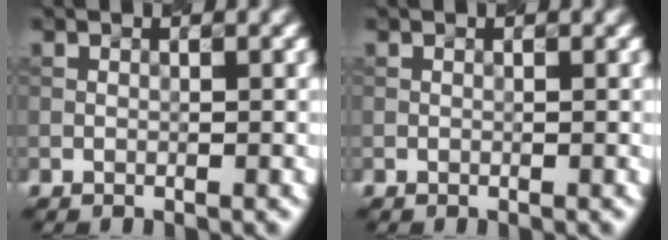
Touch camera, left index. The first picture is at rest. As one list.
[{"total": 0.0}]